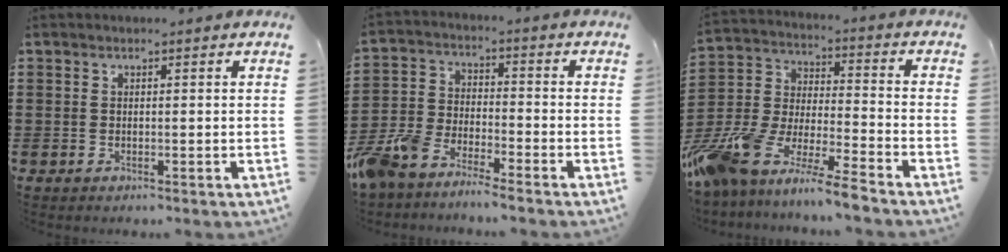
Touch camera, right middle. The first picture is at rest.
{"total": 7.1, "force": [-6.9, 0.8, 1.6], "torque": [-0.062, -0.001, -0.143]}
{"total": 10.5, "force": [-9.9, 0.2, 3.5], "torque": [-0.089, 0.001, -0.204]}